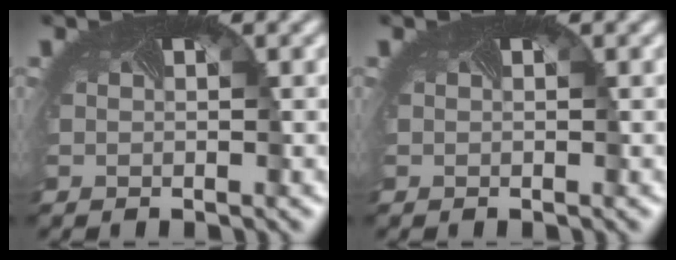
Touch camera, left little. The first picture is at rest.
{"total": 0.0}